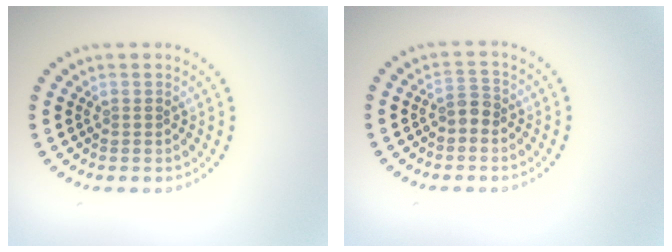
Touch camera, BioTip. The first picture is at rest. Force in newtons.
{"total": 1.4, "press": 1.3, "slide": 0.7}